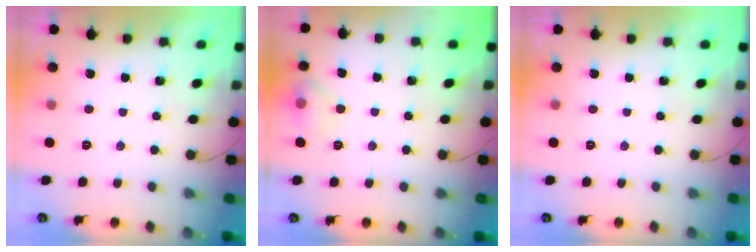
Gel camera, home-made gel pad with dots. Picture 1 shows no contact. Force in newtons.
{"total": 7.5, "press": 7.2, "slide": 1.8}
{"total": 0.0}